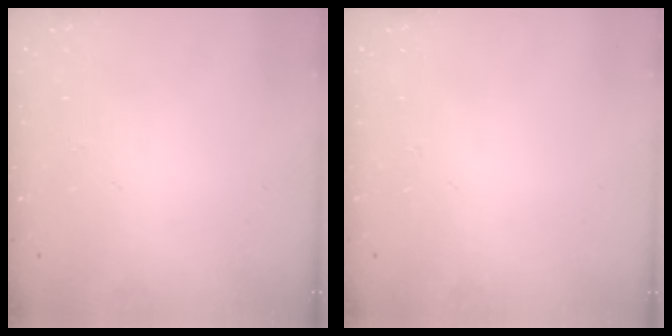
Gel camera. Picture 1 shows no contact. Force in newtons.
{"total": 0.0}